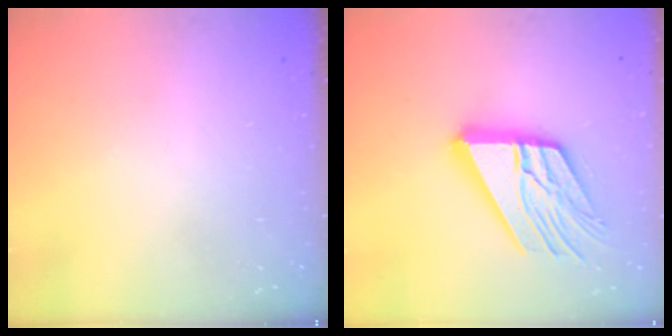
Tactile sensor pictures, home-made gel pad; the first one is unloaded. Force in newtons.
{"total": 19.8, "press": 19.7, "slide": 2.3}